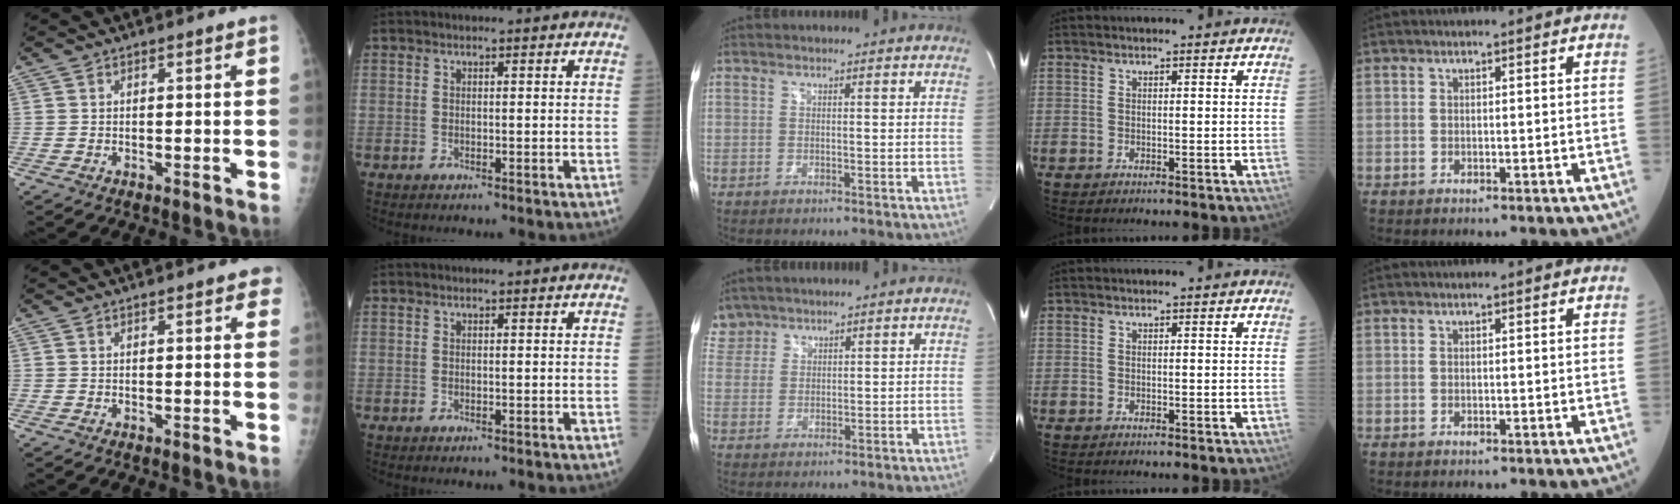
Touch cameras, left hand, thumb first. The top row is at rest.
{"thumb": {"total": 2.0, "force": [1.1, 0.9, 1.4], "torque": [-0.005, 0.000, 0.010]}, "middle": {"total": 3.9, "force": [3.3, 2.0, -0.5], "torque": [0.015, 0.008, 0.067]}}